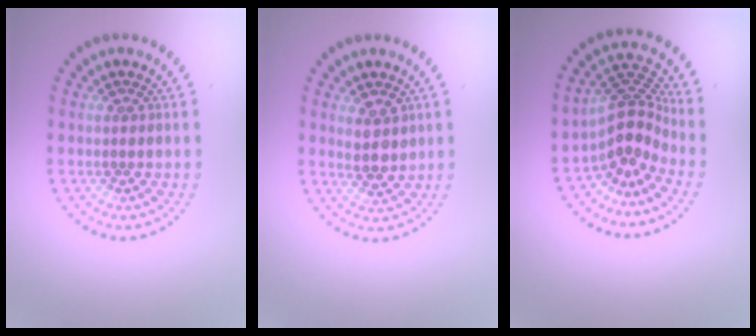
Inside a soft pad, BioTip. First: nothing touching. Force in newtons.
{"total": 2.2, "press": 2.0, "slide": 0.8}
{"total": 3.9, "press": 2.7, "slide": 2.8}